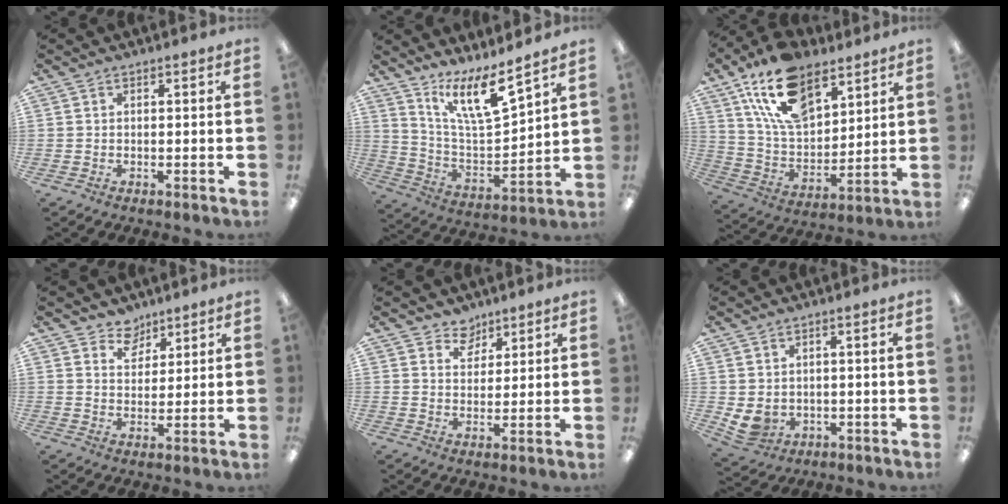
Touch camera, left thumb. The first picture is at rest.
{"total": 14.0, "force": [10.0, 3.6, 9.1], "torque": [-0.160, -0.068, 0.170]}
{"total": 18.9, "force": [11.5, 10.2, 11.0], "torque": [-0.207, -0.043, 0.211]}
{"total": 5.6, "force": [4.4, 3.5, 0.3], "torque": [-0.004, -0.030, 0.080]}
{"total": 5.1, "force": [4.0, 3.1, 0.1], "torque": [0.003, -0.027, 0.073]}
{"total": 4.1, "force": [0.4, 3.6, 1.9], "torque": [-0.057, -0.006, 0.010]}